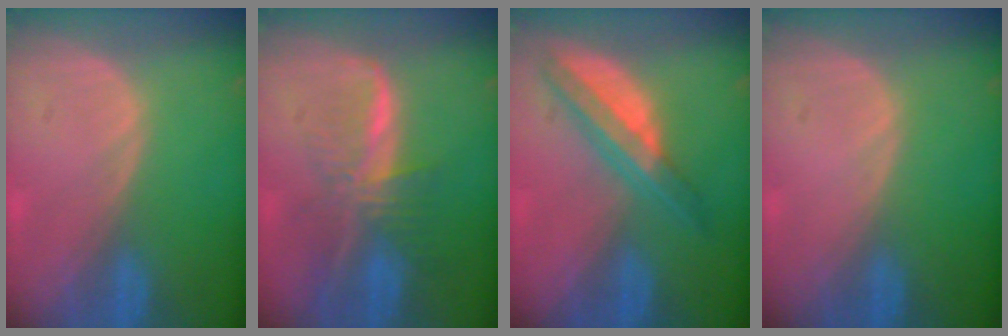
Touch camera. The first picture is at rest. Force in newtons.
{"total": 8.3, "press": 6.9, "slide": 4.5}
{"total": 6.6, "press": 5.8, "slide": 3.2}
{"total": 0.0}